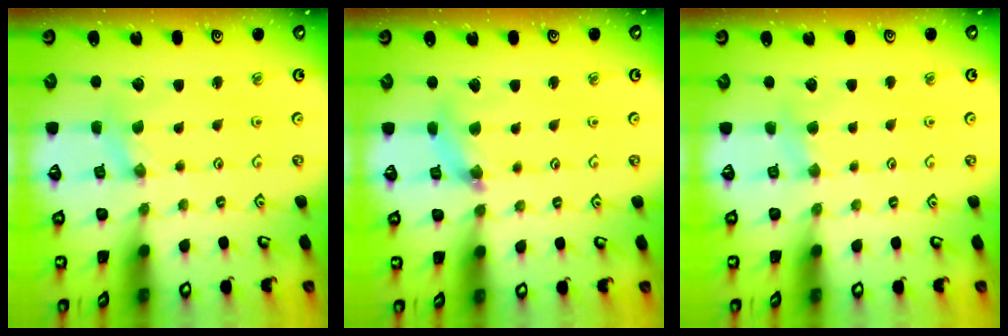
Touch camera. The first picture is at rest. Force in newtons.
{"total": 5.4, "press": 5.4, "slide": 0.4}
{"total": 2.8, "press": 2.8, "slide": 0.4}